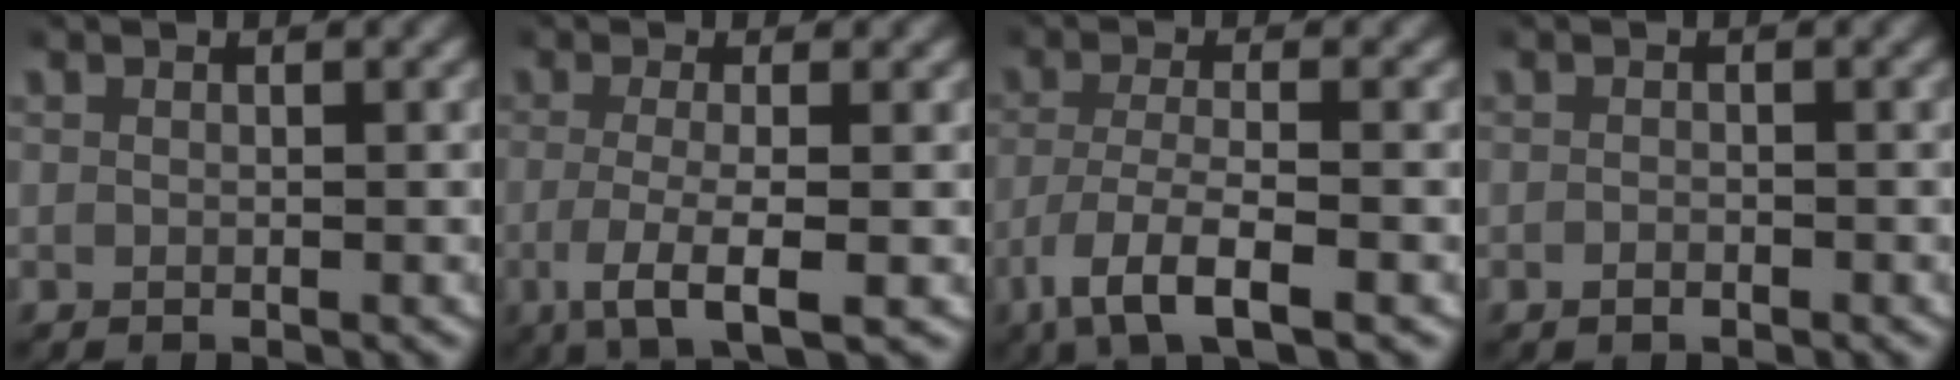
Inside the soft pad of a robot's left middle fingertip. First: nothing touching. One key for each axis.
{"total": 4.9, "fx": -1.6, "fy": 1.3, "fz": 4.4, "tx": -0.095, "ty": -0.019, "tz": -0.018}
{"total": 4.9, "fx": -2.5, "fy": 1.6, "fz": 4.0, "tx": -0.086, "ty": -0.016, "tz": -0.035}
{"total": 0.8, "fx": -0.6, "fy": 0.3, "fz": 0.3, "tx": -0.008, "ty": -0.004, "tz": -0.009}